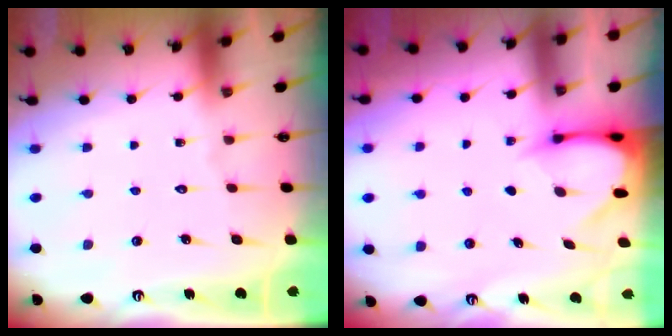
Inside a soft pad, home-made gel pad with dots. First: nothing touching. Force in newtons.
{"total": 3.5, "press": 3.5, "slide": 0.3}